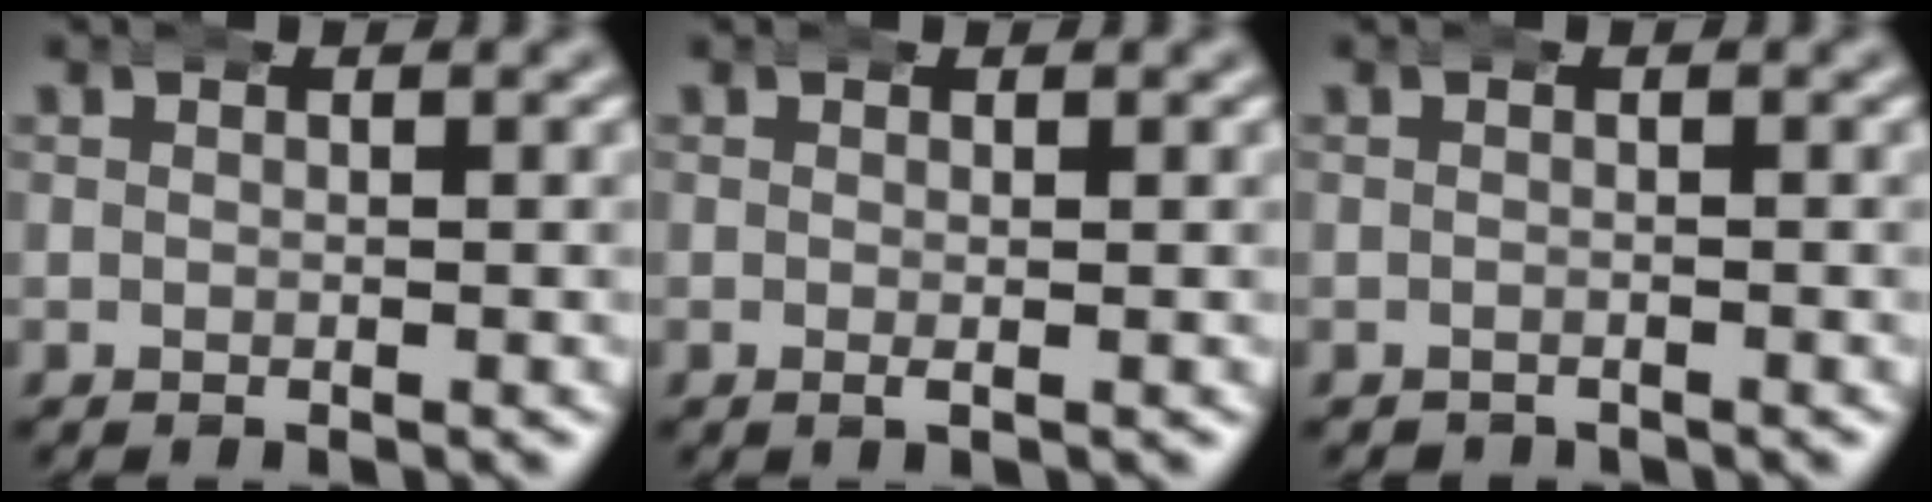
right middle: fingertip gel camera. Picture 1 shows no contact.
{"total": 0.7, "force": [-0.1, 0.2, 0.7], "torque": [-0.013, 0.001, -0.005]}
{"total": 1.1, "force": [-1.0, 0.1, -0.3], "torque": [0.002, -0.009, -0.012]}